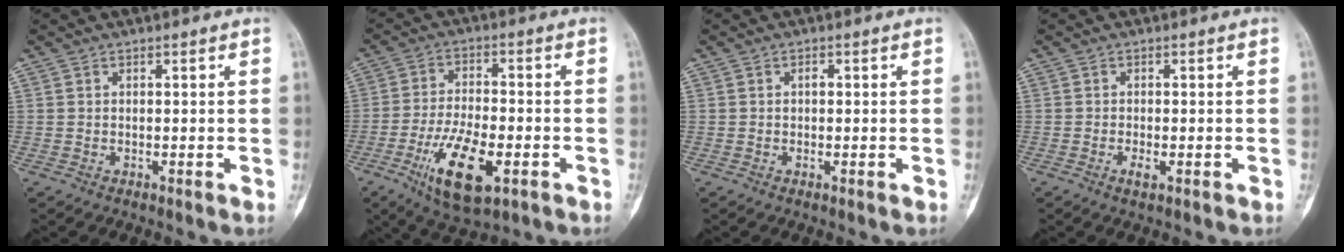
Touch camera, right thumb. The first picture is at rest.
{"total": 13.4, "force": [-5.3, 5.4, 11.0], "torque": [-0.197, 0.009, -0.086]}
{"total": 1.0, "force": [0.1, 0.7, 0.8], "torque": [-0.011, 0.001, -0.001]}
{"total": 1.8, "force": [-0.7, 0.7, 1.5], "torque": [-0.027, -0.001, -0.013]}